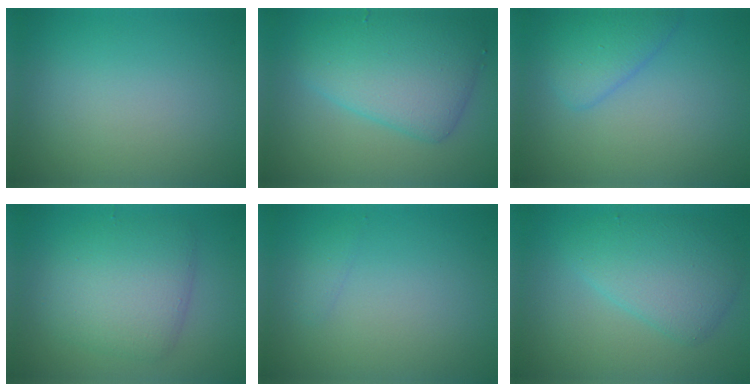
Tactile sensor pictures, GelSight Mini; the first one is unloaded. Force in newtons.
{"total": 6.5, "press": 6.5, "slide": 0.1}
{"total": 2.9, "press": 2.9, "slide": 0.3}
{"total": 5.2, "press": 5.2, "slide": 0.2}
{"total": 0.8, "press": 0.8, "slide": 0.0}
{"total": 4.5, "press": 4.5, "slide": 0.1}